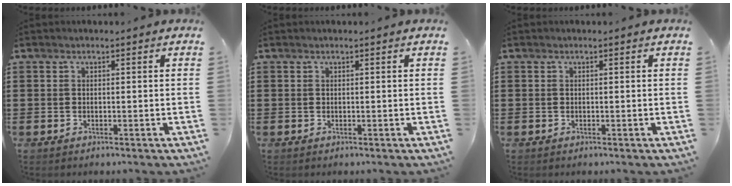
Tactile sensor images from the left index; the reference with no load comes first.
{"total": 0.0}
{"total": 0.0}